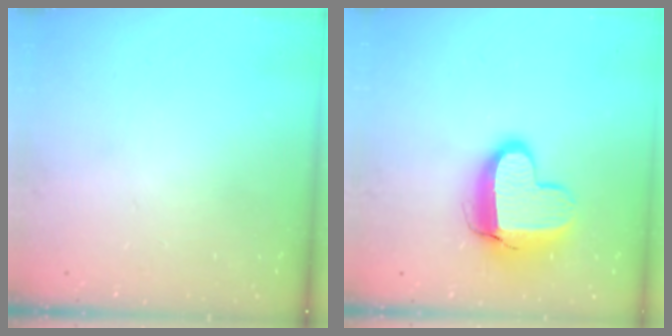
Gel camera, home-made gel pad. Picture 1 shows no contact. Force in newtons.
{"total": 13.3, "press": 13.3, "slide": 0.9}